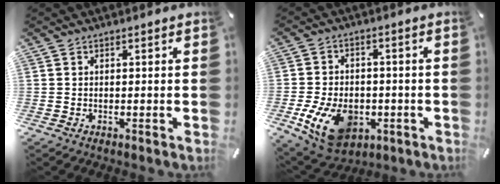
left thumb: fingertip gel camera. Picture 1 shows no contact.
{"total": 13.1, "force": [-4.3, 9.1, 8.4], "torque": [-0.165, 0.012, -0.074]}